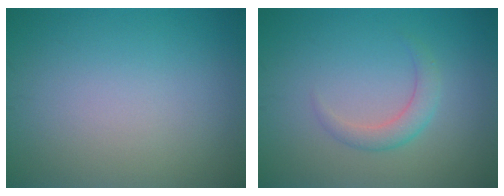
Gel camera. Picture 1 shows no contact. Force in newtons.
{"total": 2.0, "press": 2.0, "slide": 0.2}